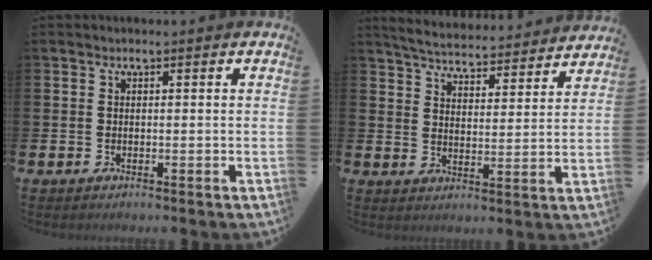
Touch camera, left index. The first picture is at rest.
{"total": 5.5, "force": [5.4, 0.5, 0.7], "torque": [-0.039, -0.040, 0.094]}